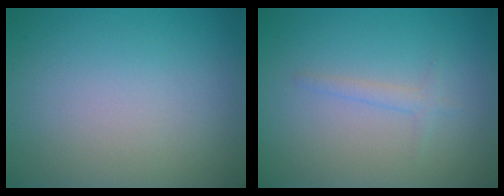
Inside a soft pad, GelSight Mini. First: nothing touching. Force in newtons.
{"total": 1.1, "press": 1.1, "slide": 0.1}